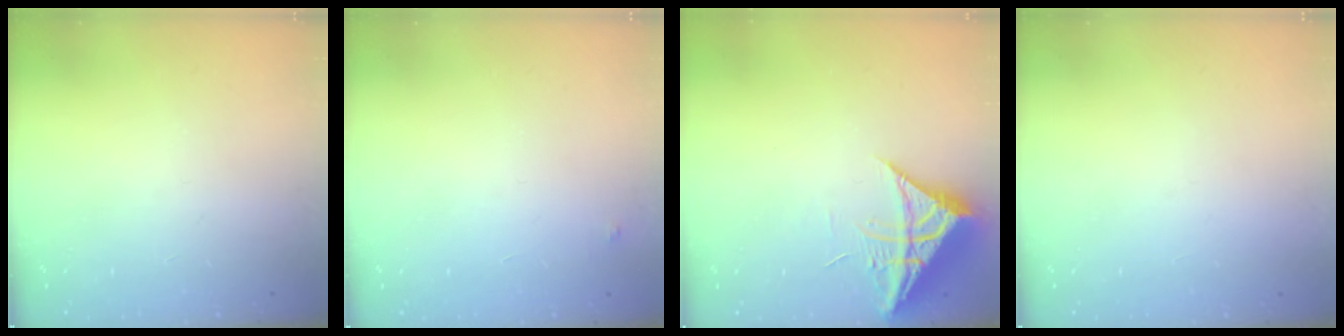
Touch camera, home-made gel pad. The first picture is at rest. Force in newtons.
{"total": 4.0, "press": 4.0, "slide": 0.2}
{"total": 9.4, "press": 9.3, "slide": 1.0}
{"total": 1.5, "press": 1.5, "slide": 0.1}